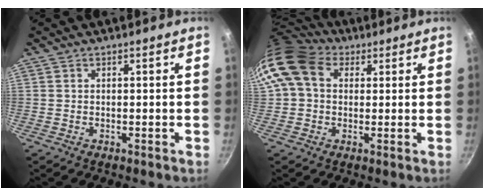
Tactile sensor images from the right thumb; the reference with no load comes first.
{"total": 12.4, "force": [3.3, 9.7, 7.1], "torque": [-0.129, 0.022, 0.045]}